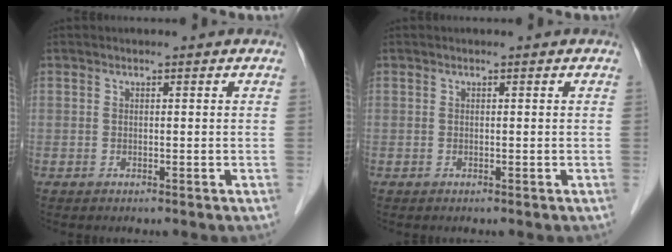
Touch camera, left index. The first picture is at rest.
{"total": 0.0}